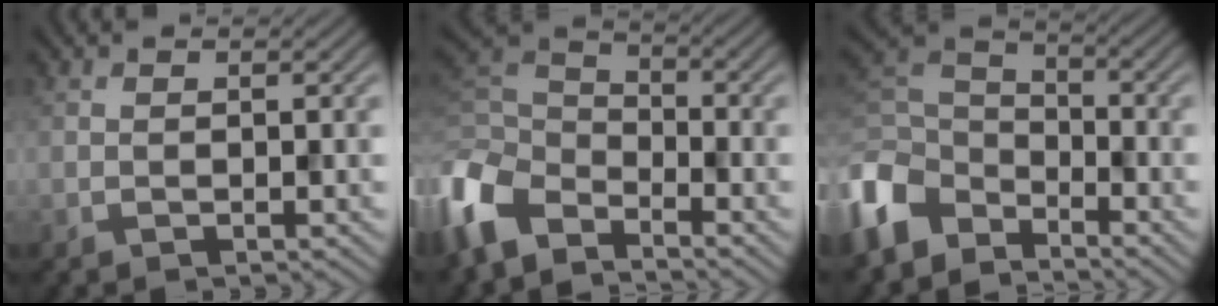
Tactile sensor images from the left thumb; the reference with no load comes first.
{"total": 9.1, "force": [-6.0, 4.8, 4.8], "torque": [-0.138, -0.014, -0.140]}
{"total": 9.4, "force": [-6.2, 5.6, 4.4], "torque": [-0.121, -0.008, -0.145]}